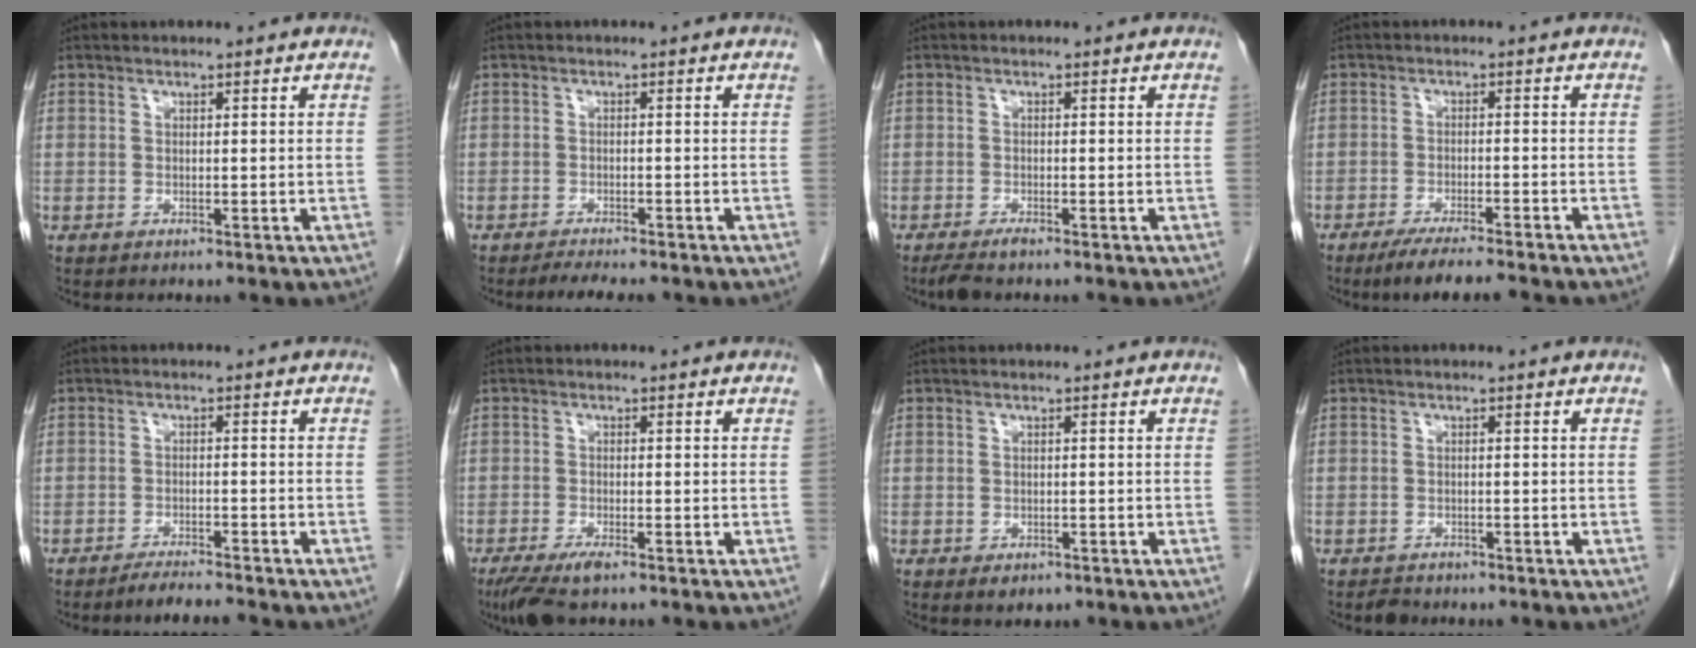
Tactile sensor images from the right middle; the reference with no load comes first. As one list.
[{"total": 4.3, "force": [-3.7, 0.7, 2.0], "torque": [-0.032, -0.009, -0.054]}, {"total": 2.4, "force": [-2.0, 0.4, 1.4], "torque": [-0.029, -0.006, -0.034]}, {"total": 7.7, "force": [-6.4, 0.1, 4.2], "torque": [-0.061, -0.018, -0.102]}, {"total": 3.5, "force": [-3.3, -0.6, 1.1], "torque": [-0.022, -0.014, -0.058]}, {"total": 4.7, "force": [-3.3, 0.8, 3.3], "torque": [-0.063, -0.012, -0.057]}, {"total": 1.9, "force": [-1.2, 1.1, 1.1], "torque": [-0.013, -0.001, -0.007]}, {"total": 1.5, "force": [-1.3, 0.7, 0.3], "torque": [-0.013, -0.001, -0.020]}]